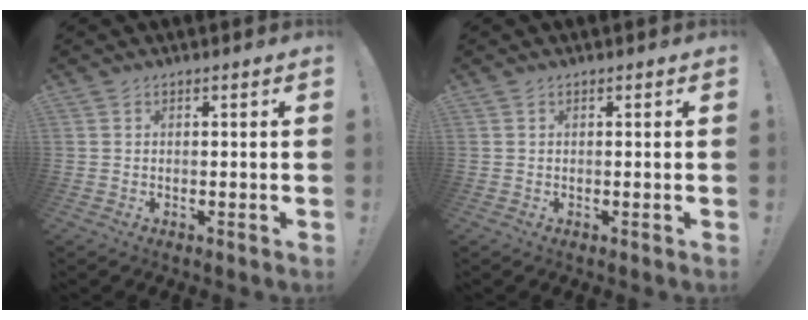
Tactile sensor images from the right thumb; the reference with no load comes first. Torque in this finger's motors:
{"motor_torque": [0.00, 0.02, -0.04, 0.03, 0.00]}